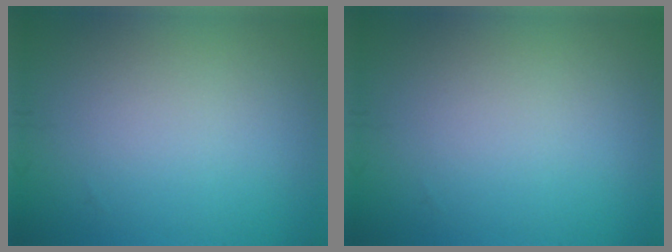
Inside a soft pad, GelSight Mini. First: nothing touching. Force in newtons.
{"total": 0.0}